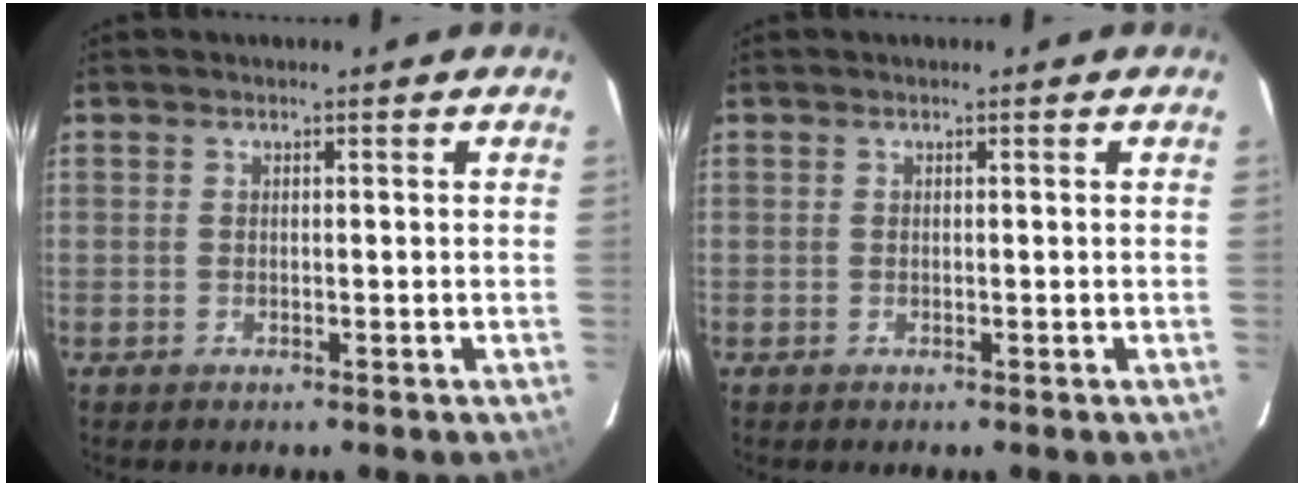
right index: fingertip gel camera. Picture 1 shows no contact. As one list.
[{"total": 0.0}]